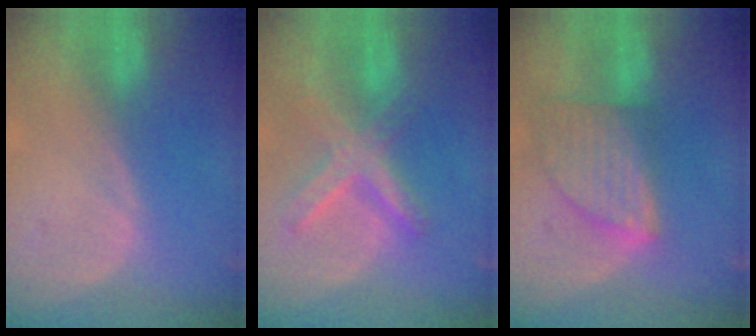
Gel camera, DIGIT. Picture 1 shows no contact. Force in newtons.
{"total": 8.1, "press": 7.0, "slide": 4.1}
{"total": 8.1, "press": 7.4, "slide": 3.4}